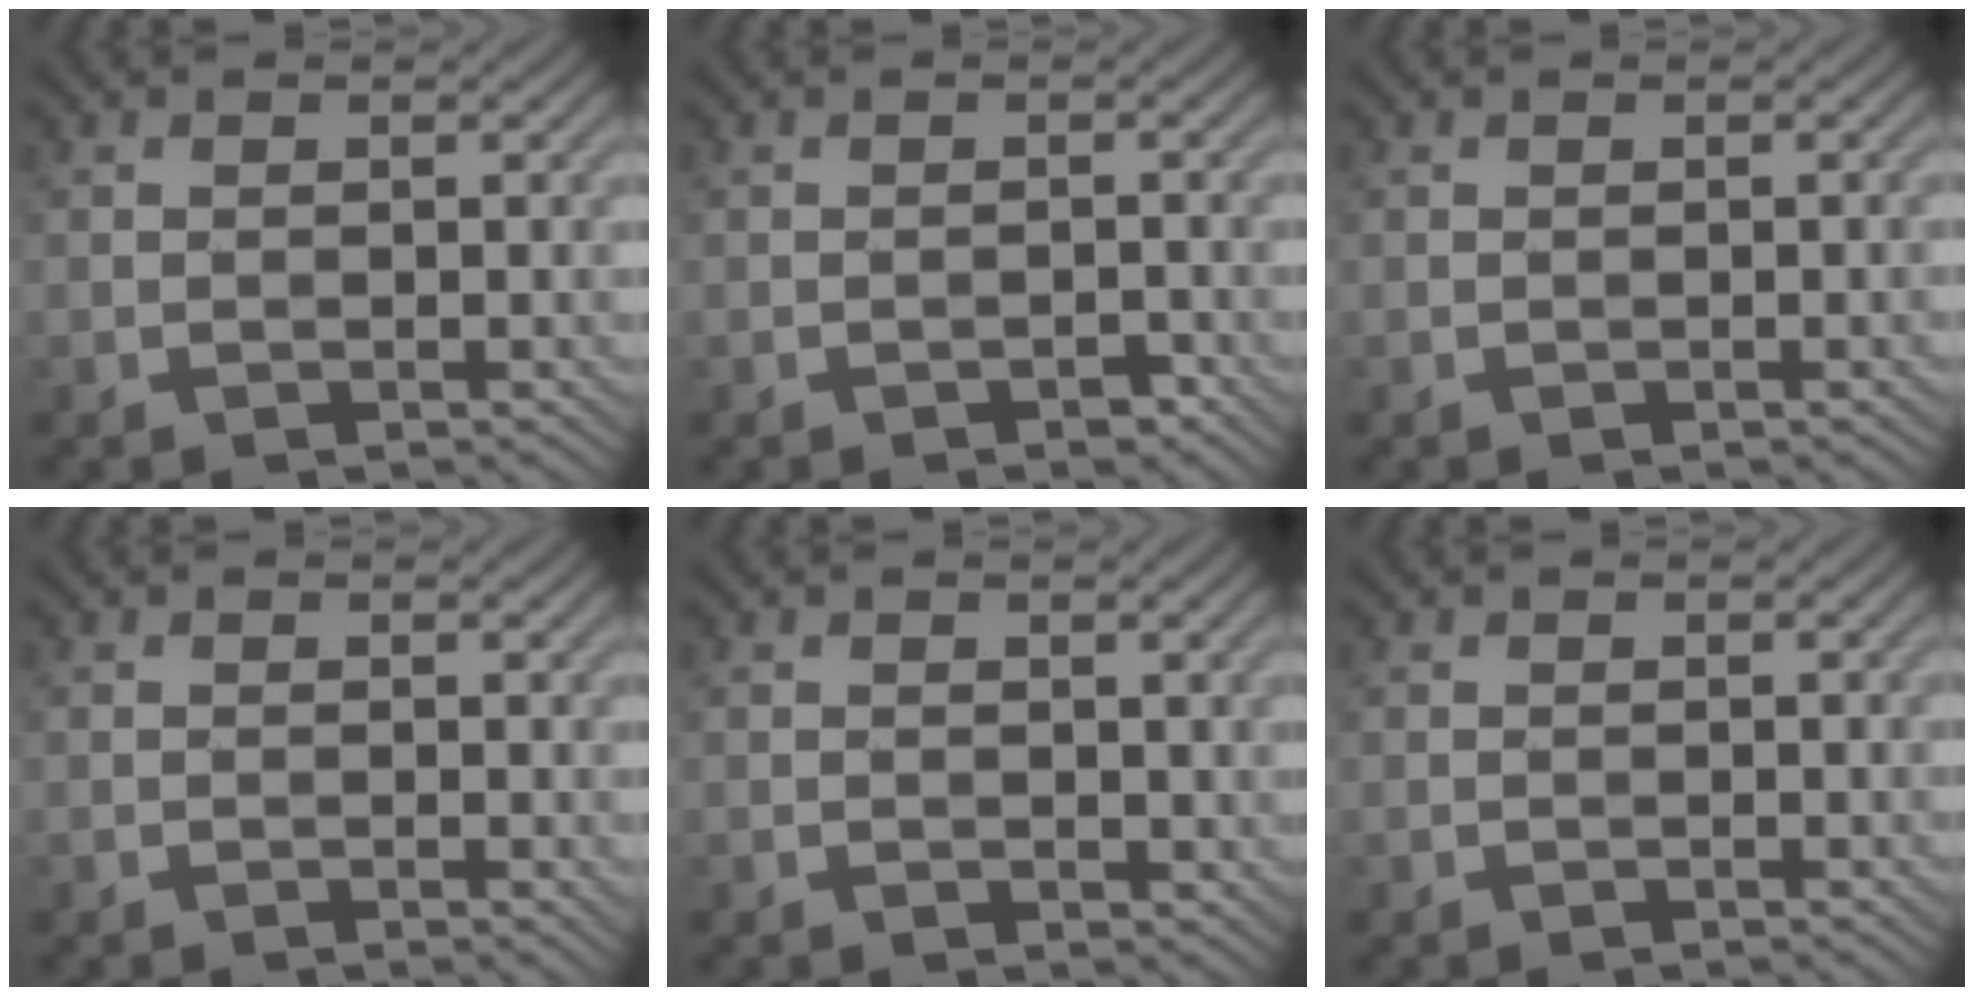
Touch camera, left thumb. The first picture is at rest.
{"total": 1.0, "force": [-0.8, 0.4, 0.4], "torque": [-0.005, -0.001, -0.016]}
{"total": 0.0}
{"total": 0.7, "force": [0.3, 0.5, 0.5], "torque": [-0.007, -0.001, 0.006]}
{"total": 1.2, "force": [0.6, 0.9, 0.6], "torque": [-0.013, -0.001, 0.011]}
{"total": 0.0}